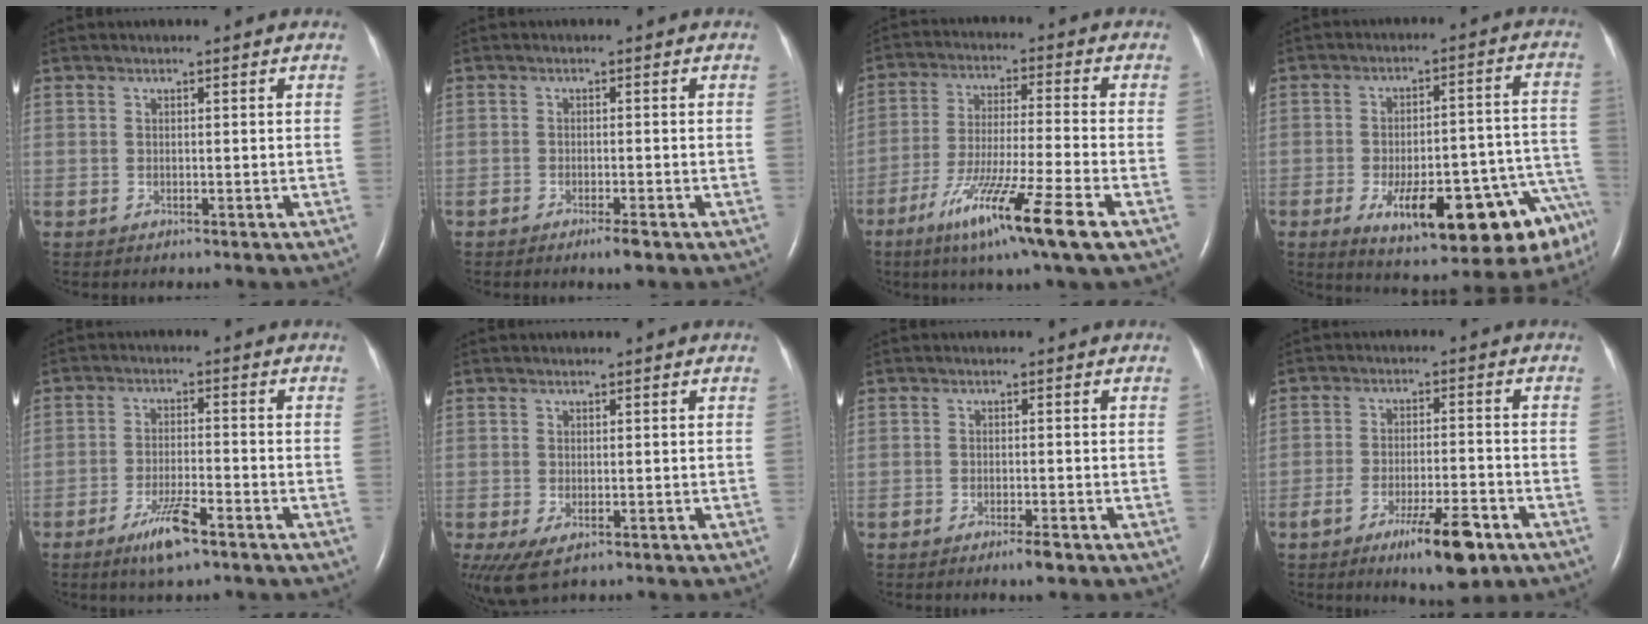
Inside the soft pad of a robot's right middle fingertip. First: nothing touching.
{"total": 2.2, "force": [-1.5, 0.2, 1.5], "torque": [-0.028, -0.003, -0.025]}
{"total": 14.3, "force": [-7.8, -0.6, 12.0], "torque": [-0.235, -0.044, -0.137]}
{"total": 21.4, "force": [-11.3, 5.2, 17.4], "torque": [-0.151, 0.027, -0.149]}
{"total": 6.2, "force": [-4.0, 0.7, 4.7], "torque": [-0.096, -0.009, -0.072]}
{"total": 5.2, "force": [-2.4, 2.6, 3.8], "torque": [-0.072, -0.017, -0.034]}
{"total": 2.1, "force": [-1.5, 0.2, 1.5], "torque": [-0.028, -0.002, -0.025]}
{"total": 9.3, "force": [-5.4, 1.6, 7.4], "torque": [-0.121, -0.010, -0.082]}